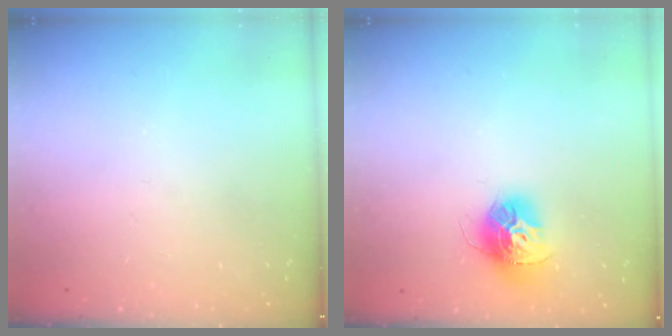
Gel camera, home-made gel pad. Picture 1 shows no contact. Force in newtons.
{"total": 13.2, "press": 13.1, "slide": 1.3}